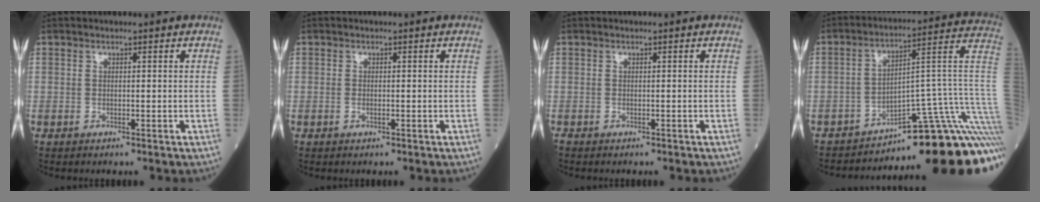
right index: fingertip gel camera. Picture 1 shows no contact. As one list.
[{"total": 1.1, "force": [-0.3, 0.6, 0.9], "torque": [-0.028, 0.000, -0.002]}, {"total": 1.8, "force": [-1.1, 0.9, 1.0], "torque": [-0.029, -0.002, -0.011]}, {"total": 24.9, "force": [-20.3, 1.2, 14.5], "torque": [-0.086, 0.033, -0.278]}]